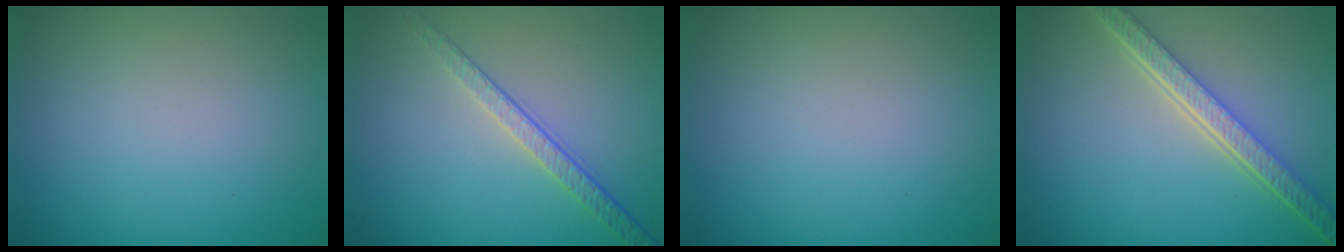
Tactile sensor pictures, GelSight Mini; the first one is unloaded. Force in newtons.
{"total": 2.4, "press": 2.0, "slide": 1.4}
{"total": 0.0}
{"total": 5.4, "press": 4.0, "slide": 3.6}